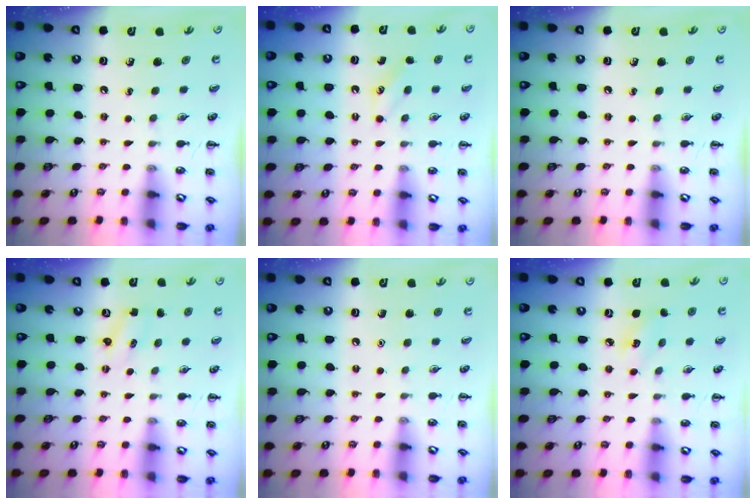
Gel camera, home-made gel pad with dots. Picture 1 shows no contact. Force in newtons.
{"total": 3.0, "press": 2.9, "slide": 0.7}
{"total": 0.0}
{"total": 1.2, "press": 1.2, "slide": 0.4}
{"total": 1.5, "press": 1.5, "slide": 0.2}
{"total": 3.9, "press": 3.7, "slide": 1.0}